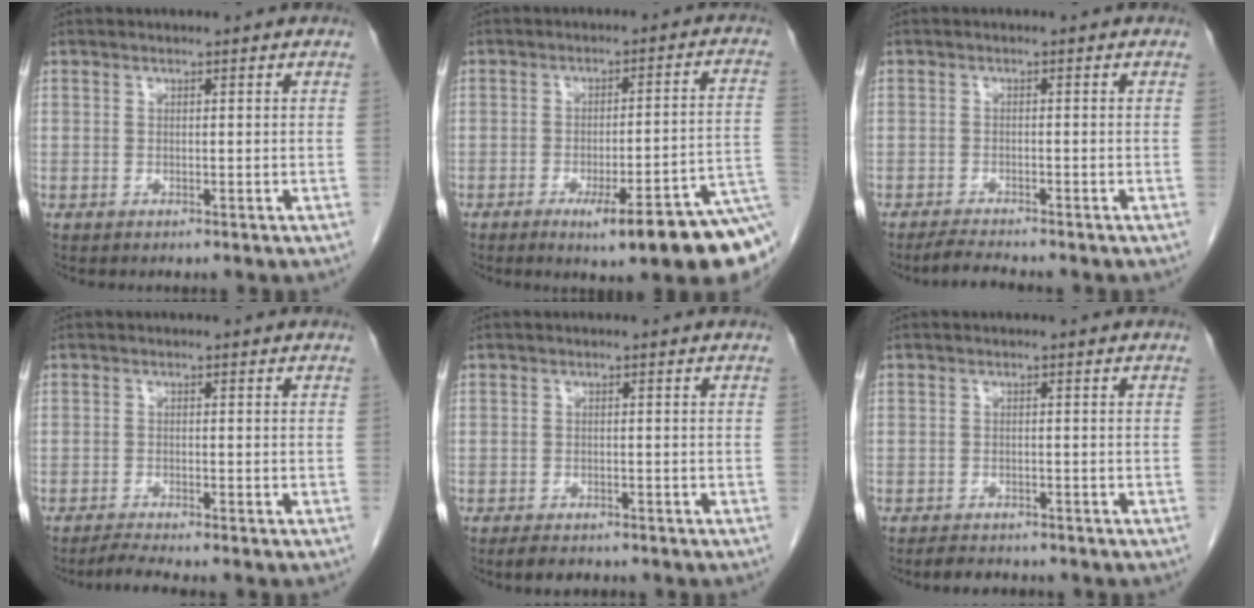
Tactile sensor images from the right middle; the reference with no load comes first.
{"total": 13.3, "force": [-7.6, 0.8, 10.9], "torque": [-0.075, 0.003, -0.100]}
{"total": 2.9, "force": [-2.7, -0.2, 1.0], "torque": [-0.027, -0.014, -0.050]}
{"total": 2.3, "force": [-2.1, -0.7, 0.8], "torque": [-0.025, -0.011, -0.042]}
{"total": 2.7, "force": [-2.2, 1.0, 1.2], "torque": [-0.023, -0.004, -0.031]}
{"total": 2.7, "force": [-2.4, 1.0, 0.7], "torque": [-0.018, -0.005, -0.036]}